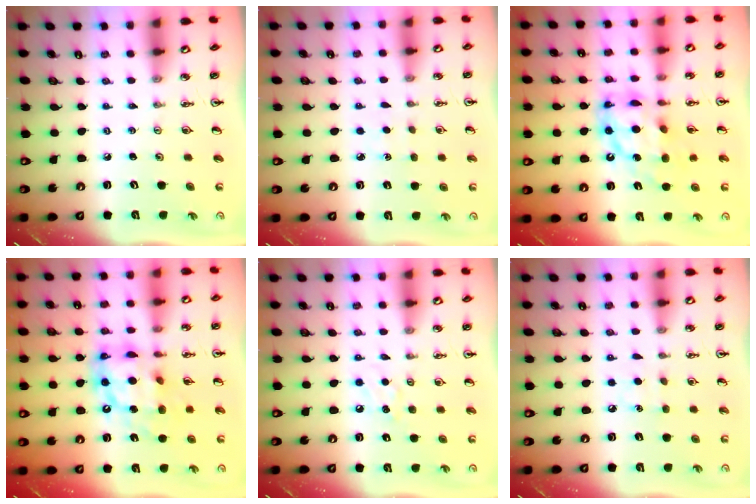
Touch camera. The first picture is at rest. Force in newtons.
{"total": 1.4, "press": 1.4, "slide": 0.2}
{"total": 14.1, "press": 14.1, "slide": 1.2}
{"total": 15.1, "press": 15.1, "slide": 1.3}
{"total": 4.9, "press": 4.8, "slide": 0.8}
{"total": 6.8, "press": 6.8, "slide": 0.7}